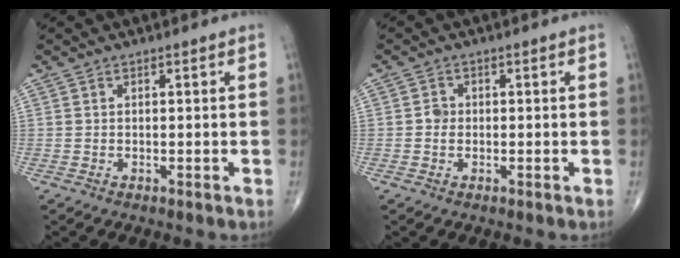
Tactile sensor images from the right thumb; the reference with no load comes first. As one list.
[{"total": 1.6, "force": [-0.1, 1.4, 0.8], "torque": [-0.006, 0.004, -0.005]}]